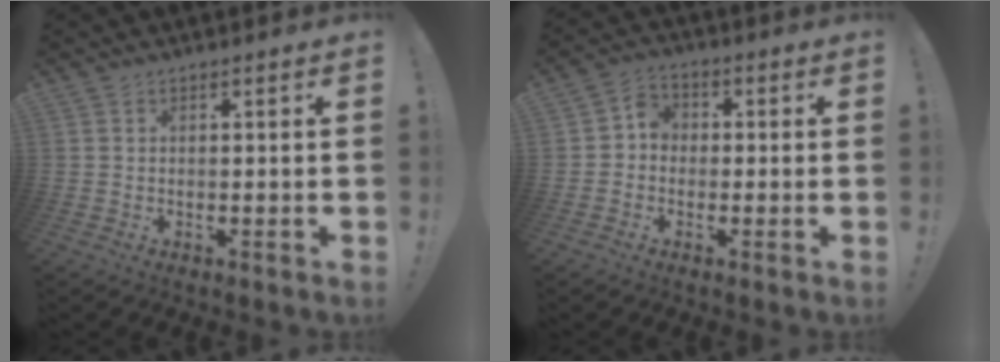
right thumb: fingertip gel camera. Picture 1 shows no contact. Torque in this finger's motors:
{"motor_torque": [0.18, -0.25, 0.21, -0.46, 0.00]}